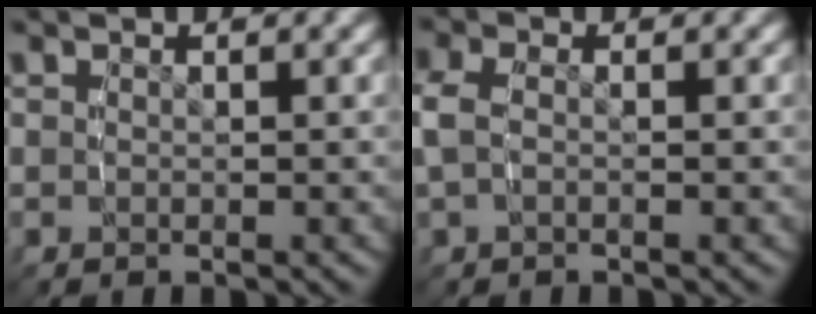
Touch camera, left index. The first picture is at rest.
{"total": 2.2, "force": [-0.1, 1.4, 1.7], "torque": [-0.058, -0.004, 0.002]}